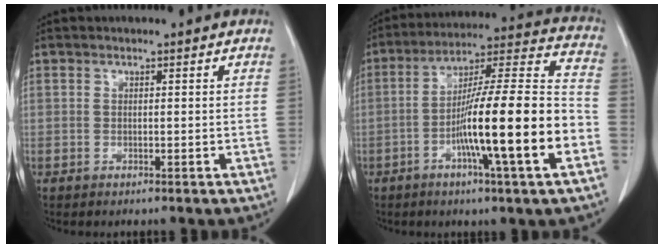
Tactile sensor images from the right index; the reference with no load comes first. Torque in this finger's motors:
{"motor_torque": [2.14, 0.00, 1.05, 0.21]}